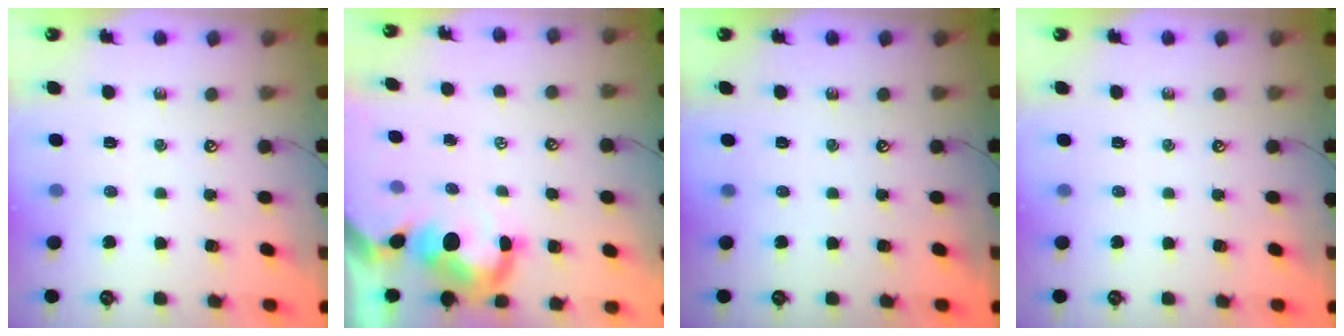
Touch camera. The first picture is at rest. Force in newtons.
{"total": 3.7, "press": 3.6, "slide": 0.9}
{"total": 0.0}
{"total": 0.0}